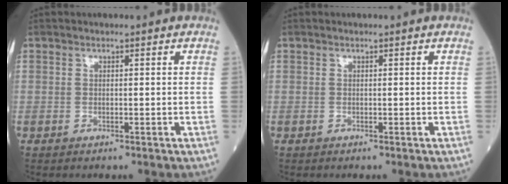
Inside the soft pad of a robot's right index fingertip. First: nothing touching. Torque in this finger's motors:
{"motor_torque": [0.00, 0.00, 0.00, 0.00]}